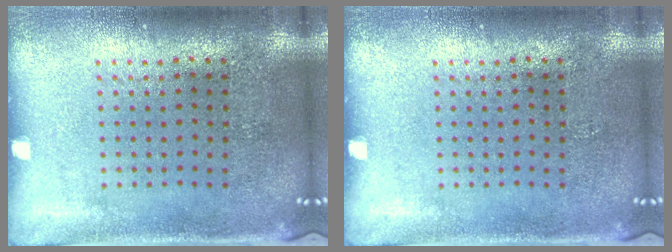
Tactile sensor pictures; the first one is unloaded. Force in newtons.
{"total": 0.0}